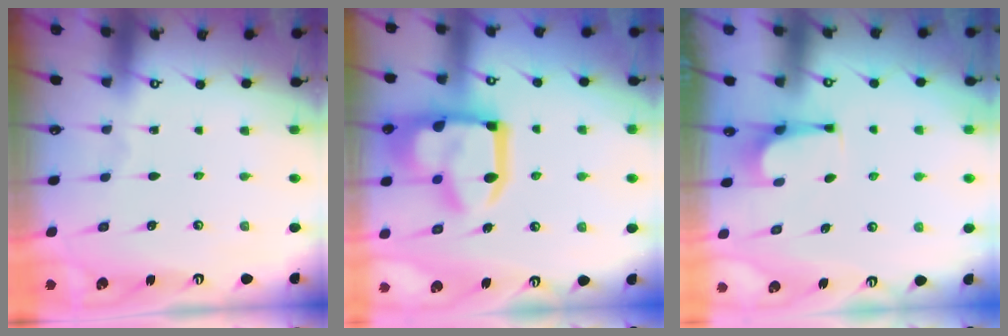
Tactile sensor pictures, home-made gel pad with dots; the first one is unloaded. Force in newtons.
{"total": 20.2, "press": 20.1, "slide": 2.3}
{"total": 4.1, "press": 4.1, "slide": 0.3}